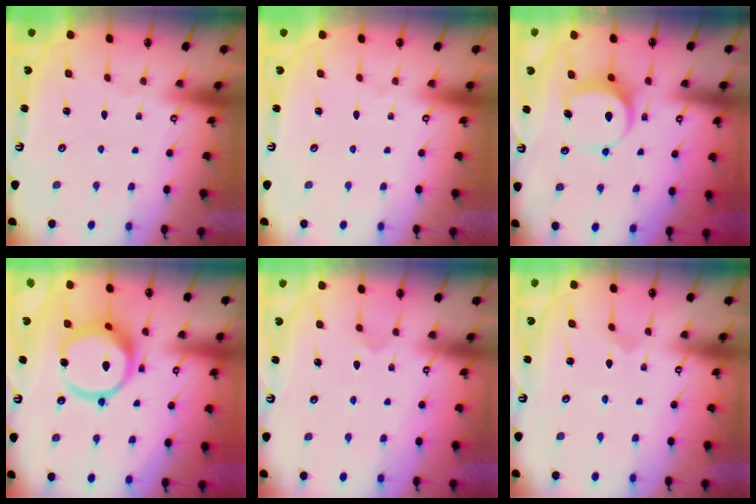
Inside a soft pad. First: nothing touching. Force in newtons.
{"total": 0.0}
{"total": 6.7, "press": 6.7, "slide": 0.5}
{"total": 15.1, "press": 15.0, "slide": 1.9}
{"total": 3.7, "press": 3.6, "slide": 0.7}
{"total": 2.1, "press": 2.1, "slide": 0.3}